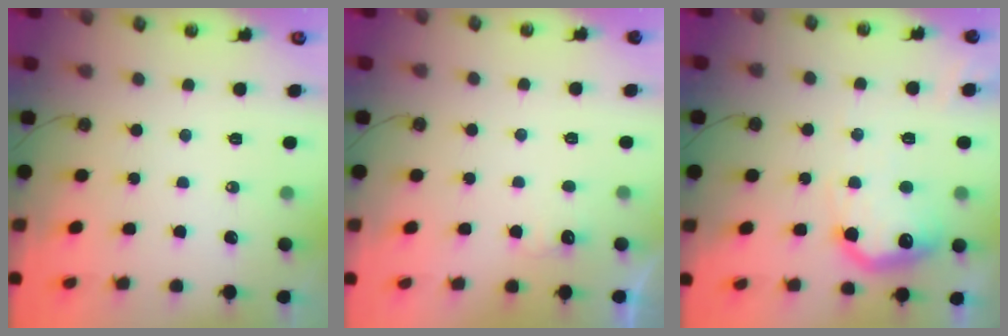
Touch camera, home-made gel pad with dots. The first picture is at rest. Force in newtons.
{"total": 4.6, "press": 4.4, "slide": 1.1}
{"total": 16.4, "press": 16.4, "slide": 1.2}